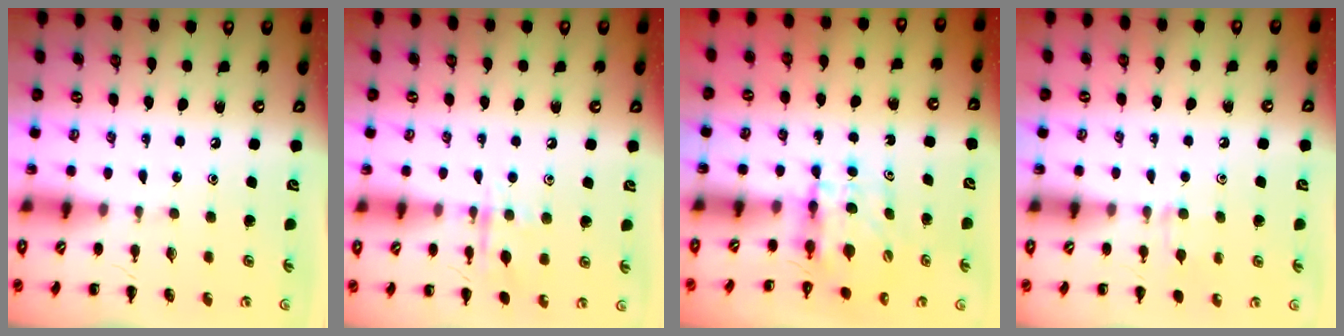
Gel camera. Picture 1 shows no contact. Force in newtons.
{"total": 8.8, "press": 8.8, "slide": 0.6}
{"total": 4.9, "press": 4.9, "slide": 0.1}
{"total": 6.6, "press": 6.3, "slide": 2.1}